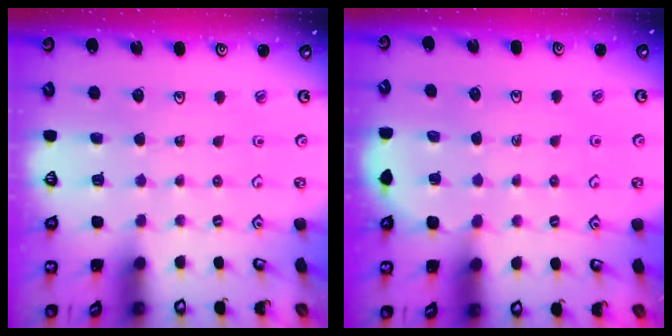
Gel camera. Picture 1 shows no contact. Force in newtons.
{"total": 5.9, "press": 5.8, "slide": 1.1}